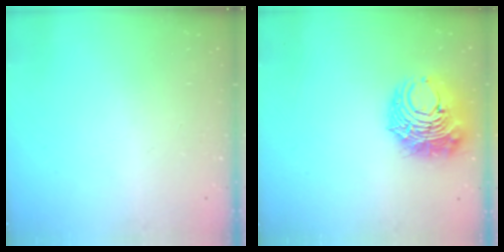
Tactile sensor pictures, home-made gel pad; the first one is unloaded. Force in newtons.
{"total": 11.7, "press": 11.5, "slide": 1.6}